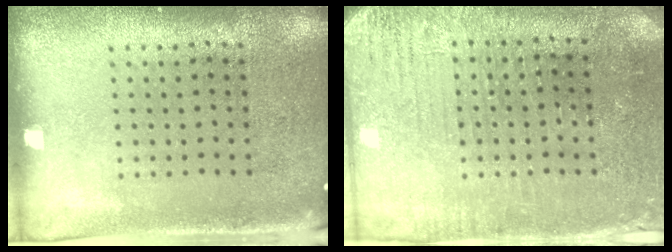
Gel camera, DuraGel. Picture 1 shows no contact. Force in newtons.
{"total": 3.0, "press": 2.9, "slide": 0.7}